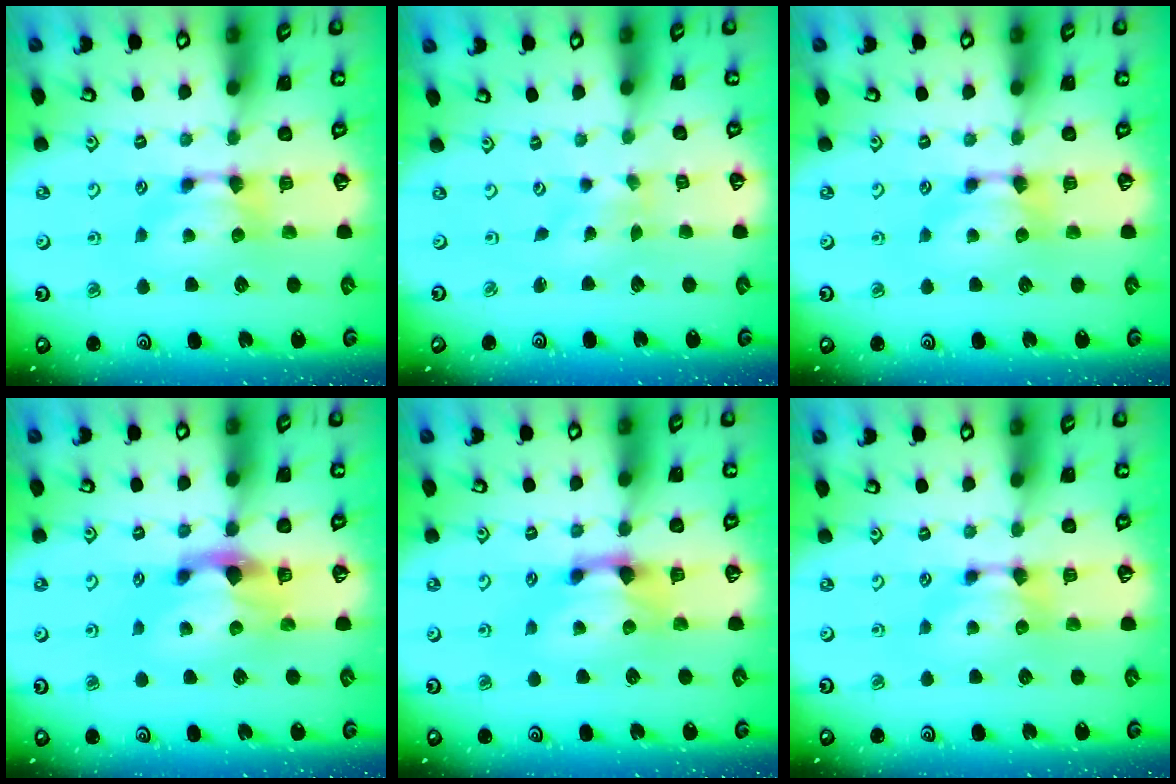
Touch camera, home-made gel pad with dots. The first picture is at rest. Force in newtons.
{"total": 3.9, "press": 3.8, "slide": 0.8}
{"total": 0.0}
{"total": 3.0, "press": 2.7, "slide": 1.4}
{"total": 2.3, "press": 1.8, "slide": 1.4}
{"total": 0.0}